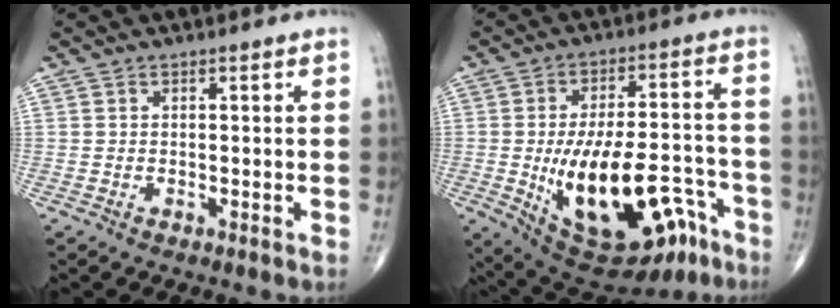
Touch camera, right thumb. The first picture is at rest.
{"total": 22.6, "force": [-8.7, 10.8, 17.8], "torque": [-0.269, 0.038, -0.111]}